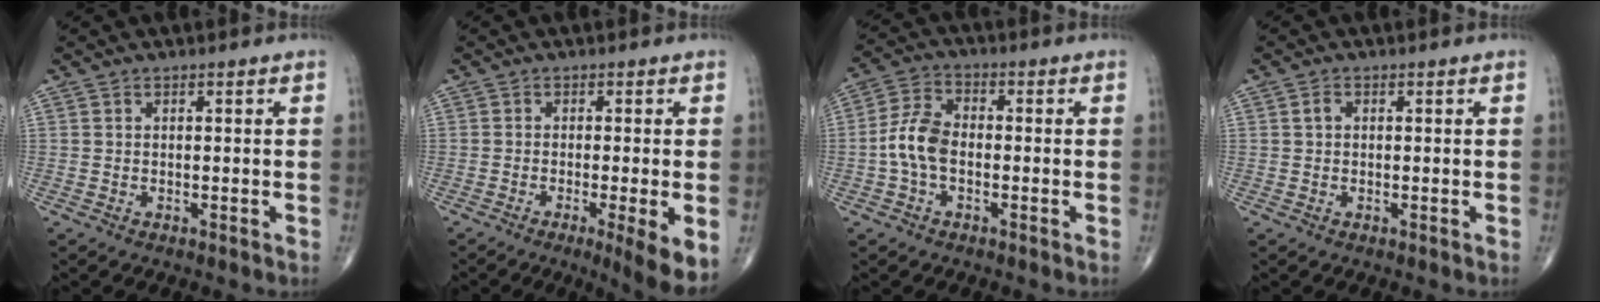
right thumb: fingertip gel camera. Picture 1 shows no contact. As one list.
[{"total": 7.0, "force": [-2.3, 0.7, 6.6], "torque": [-0.098, -0.018, -0.039]}, {"total": 7.4, "force": [-1.5, 4.4, 5.8], "torque": [-0.120, 0.023, -0.037]}, {"total": 1.2, "force": [0.2, 0.9, 0.8], "torque": [-0.014, 0.005, 0.003]}]